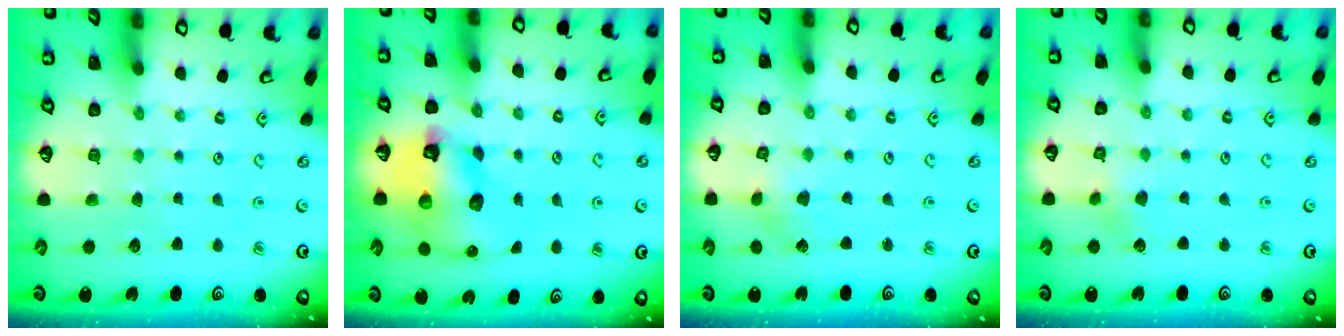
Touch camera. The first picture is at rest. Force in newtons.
{"total": 12.8, "press": 12.7, "slide": 1.8}
{"total": 1.9, "press": 1.9, "slide": 0.2}
{"total": 3.9, "press": 3.8, "slide": 1.1}